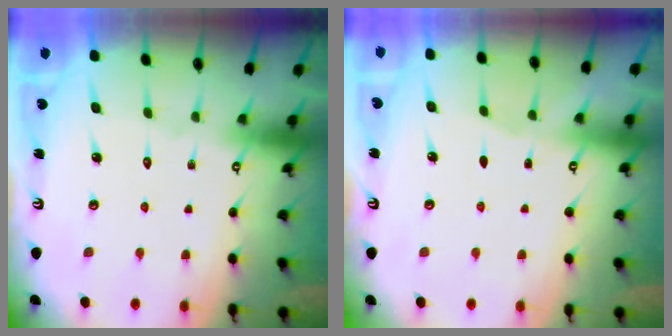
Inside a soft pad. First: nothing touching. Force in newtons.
{"total": 1.6, "press": 1.5, "slide": 0.3}